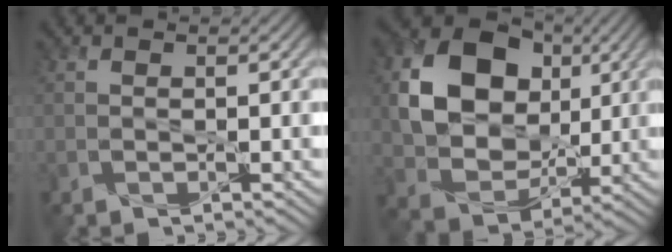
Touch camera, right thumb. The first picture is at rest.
{"total": 13.6, "force": [3.0, 10.5, 8.1], "torque": [-0.169, -0.001, 0.051]}